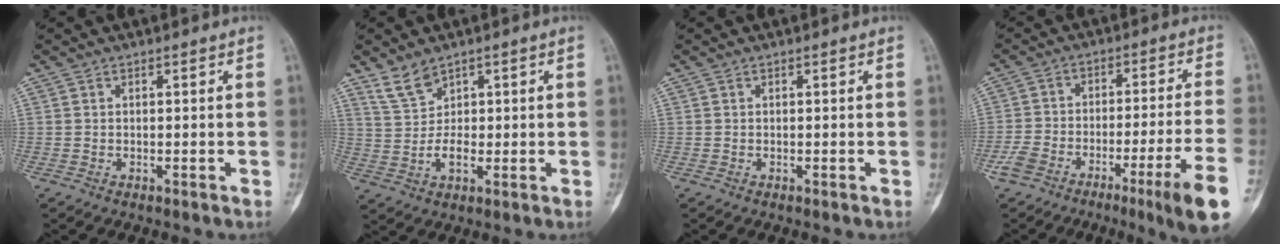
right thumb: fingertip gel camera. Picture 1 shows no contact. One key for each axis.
{"total": 5.4, "fx": 3.3, "fy": 3.4, "fz": 2.5, "tx": -0.038, "ty": -0.019, "tz": 0.074}
{"total": 0.0}
{"total": 15.4, "fx": -8.3, "fy": 1.6, "fz": 12.9, "tx": -0.204, "ty": 0.042, "tz": -0.127}